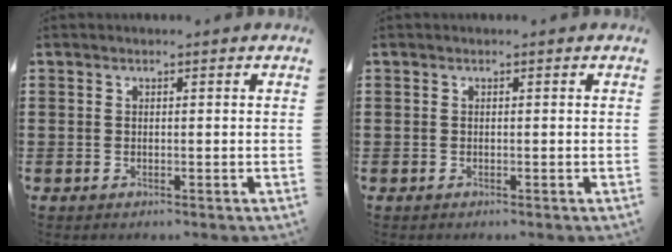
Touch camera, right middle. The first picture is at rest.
{"total": 0.0}